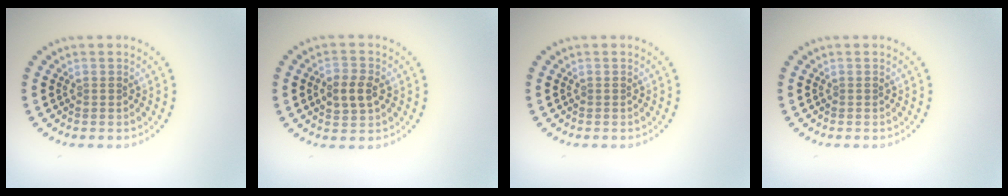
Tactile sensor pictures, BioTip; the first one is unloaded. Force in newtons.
{"total": 2.8, "press": 2.8, "slide": 0.1}
{"total": 0.0}
{"total": 0.0}